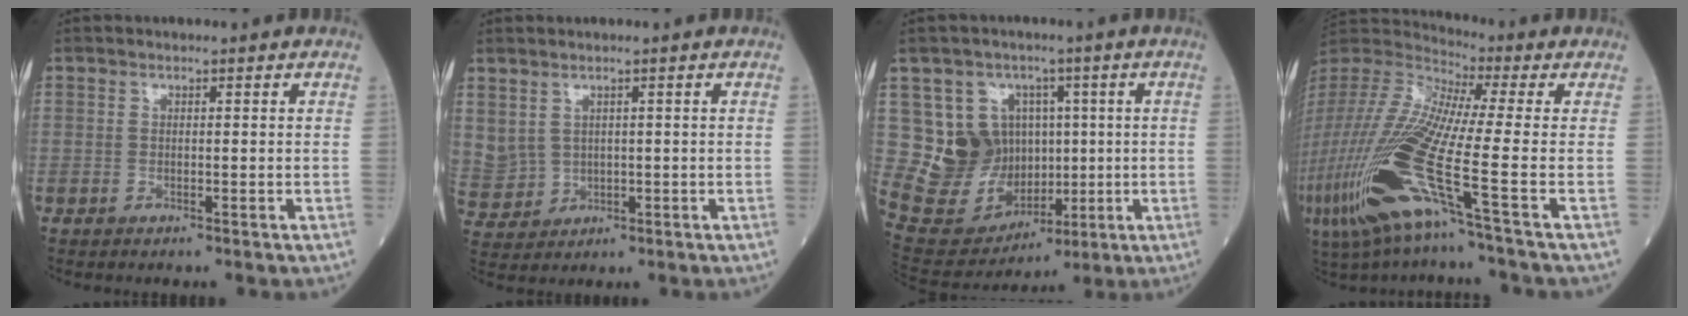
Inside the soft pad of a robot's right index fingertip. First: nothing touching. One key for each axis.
{"total": 12.0, "fx": 1.8, "fy": 10.6, "fz": 5.3, "tx": -0.186, "ty": 0.025, "tz": 0.062}
{"total": 12.6, "fx": 1.8, "fy": 11.2, "fz": 5.5, "tx": -0.117, "ty": 0.045, "tz": 0.069}
{"total": 21.6, "fx": -8.1, "fy": 0.8, "fz": 20.0, "tx": -0.483, "ty": -0.051, "tz": -0.167}